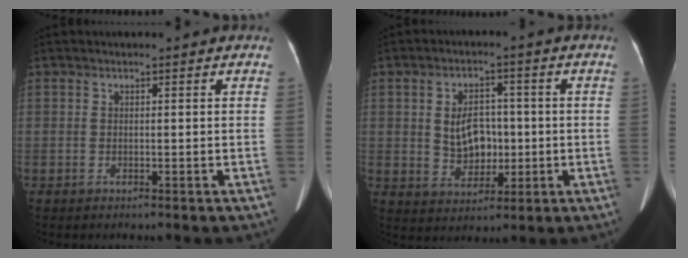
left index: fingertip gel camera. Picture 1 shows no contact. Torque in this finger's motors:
{"motor_torque": [0.39, 0.11, 0.16, 0.03]}